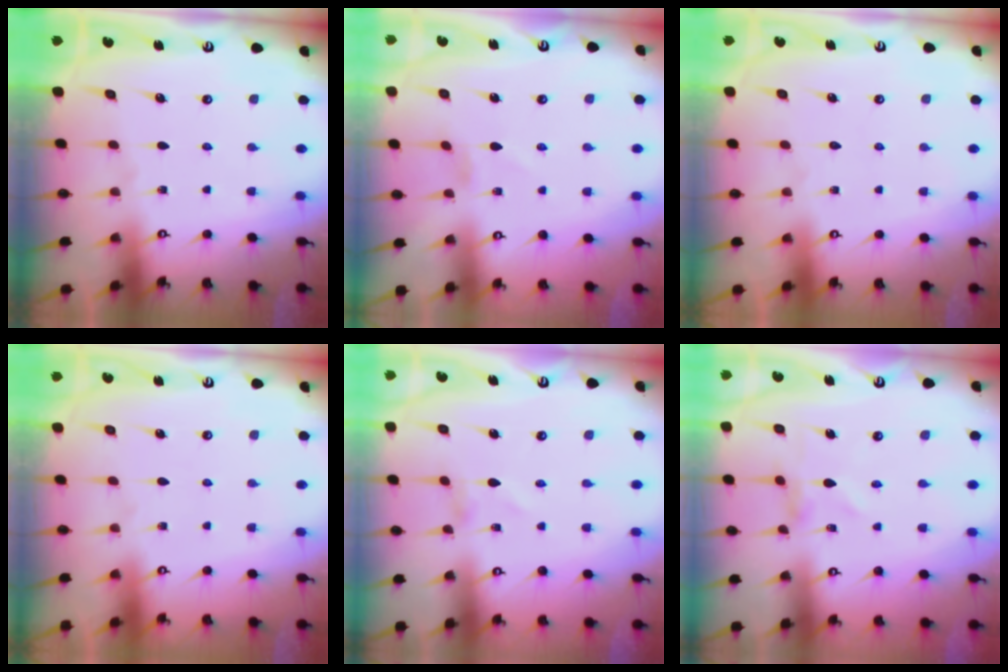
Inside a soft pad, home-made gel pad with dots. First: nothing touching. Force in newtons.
{"total": 0.0}
{"total": 1.6, "press": 1.6, "slide": 0.1}
{"total": 1.6, "press": 1.6, "slide": 0.1}
{"total": 1.3, "press": 1.3, "slide": 0.0}
{"total": 1.0, "press": 1.0, "slide": 0.2}